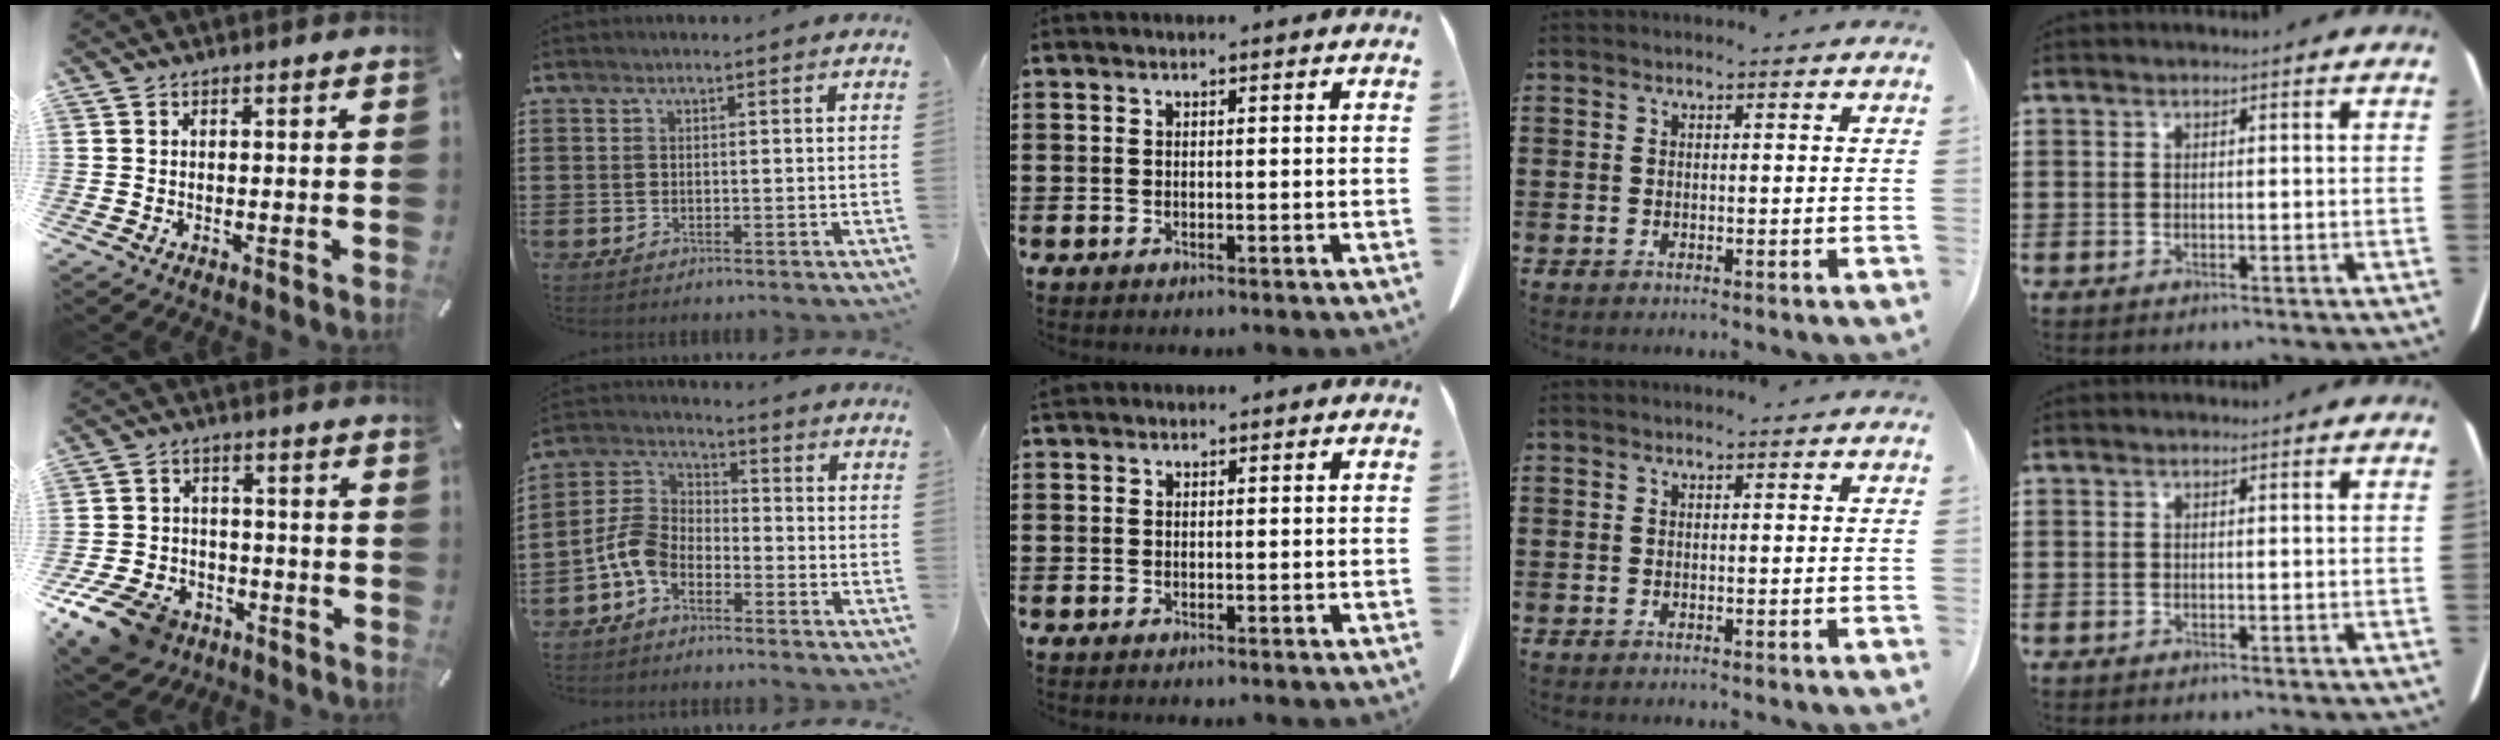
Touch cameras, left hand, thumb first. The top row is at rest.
{"thumb": {"total": 12.0, "force": [-7.8, 7.6, 5.0], "torque": [-0.099, 0.058, -0.142]}, "index": {"total": 6.7, "force": [-3.8, 3.8, 4.0], "torque": [-0.124, -0.005, -0.087]}, "middle": {"total": 0.6, "force": [0.4, 0.4, 0.2], "torque": [-0.005, 0.003, 0.008]}}